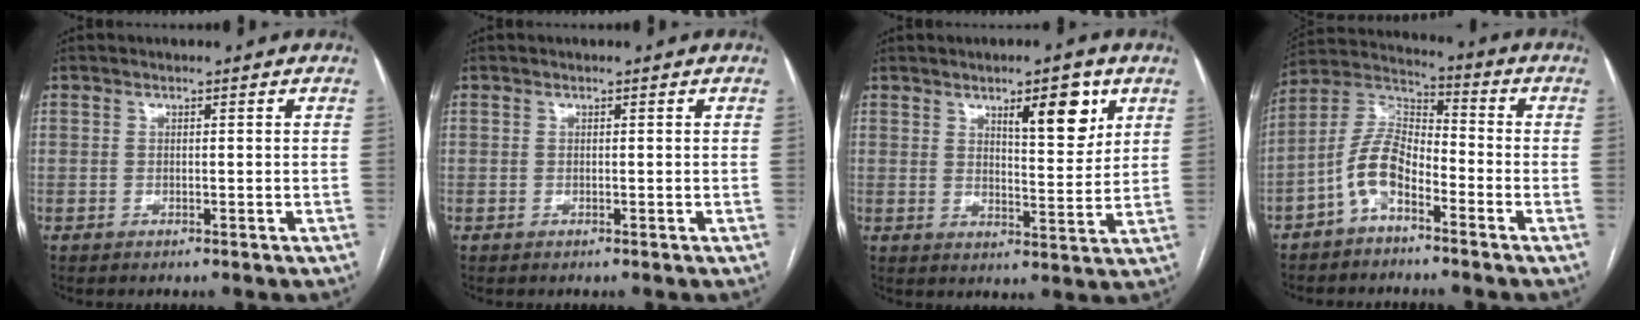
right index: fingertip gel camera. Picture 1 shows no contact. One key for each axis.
{"total": 0.0}
{"total": 7.9, "fx": 4.3, "fy": 2.0, "fz": 6.3, "tx": -0.094, "ty": -0.005, "tz": 0.064}
{"total": 8.5, "fx": -4.3, "fy": 3.6, "fz": 6.4, "tx": -0.146, "ty": 0.026, "tz": -0.090}